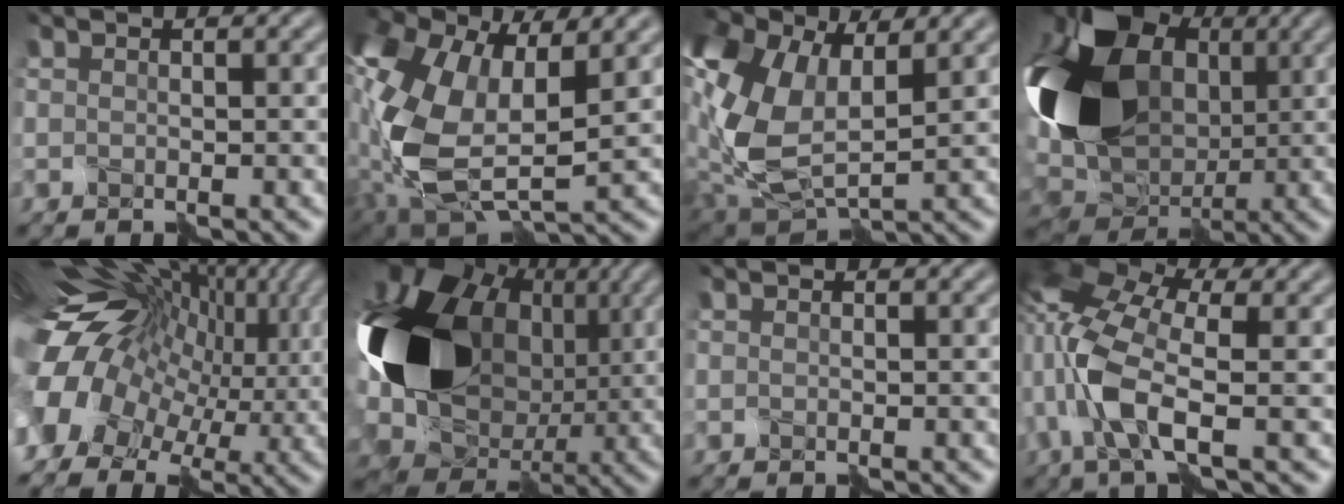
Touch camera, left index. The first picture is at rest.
{"total": 11.7, "force": [1.5, 6.6, 9.5], "torque": [-0.234, -0.009, 0.034]}
{"total": 11.6, "force": [3.6, 7.1, 8.5], "torque": [-0.211, -0.007, 0.088]}
{"total": 17.7, "force": [3.1, 12.9, 11.7], "torque": [-0.225, 0.010, 0.066]}
{"total": 17.7, "force": [0.8, 12.6, 12.5], "torque": [-0.260, -0.023, 0.044]}
{"total": 16.9, "force": [1.9, 12.5, 11.3], "torque": [-0.235, 0.002, 0.046]}
{"total": 0.0}
{"total": 7.9, "force": [-1.3, 3.3, 7.1], "torque": [-0.173, 0.009, -0.035]}